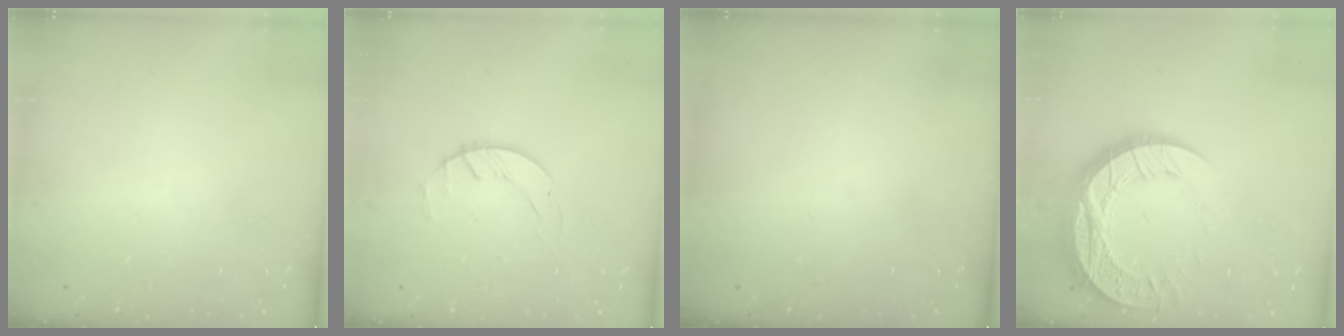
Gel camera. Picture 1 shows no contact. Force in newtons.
{"total": 1.7, "press": 1.7, "slide": 0.3}
{"total": 0.0}
{"total": 18.4, "press": 18.4, "slide": 1.6}